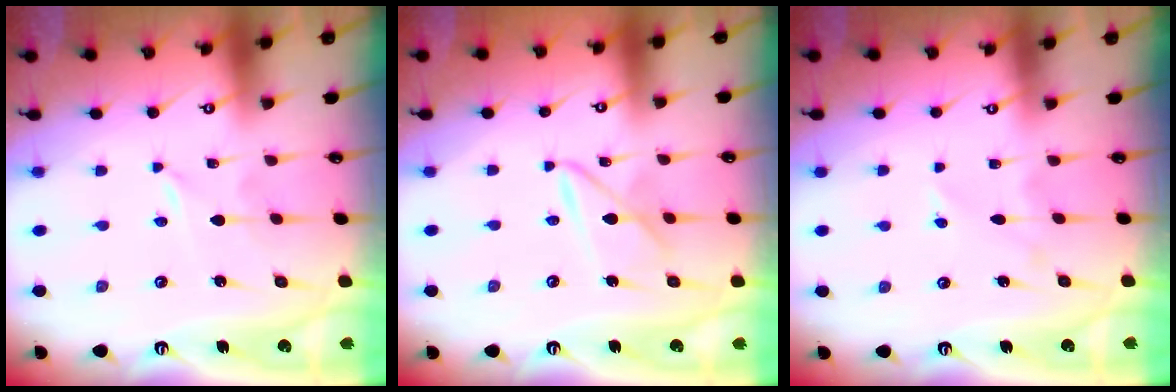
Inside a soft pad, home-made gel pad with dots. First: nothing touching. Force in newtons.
{"total": 7.7, "press": 7.7, "slide": 0.6}
{"total": 4.5, "press": 4.4, "slide": 0.8}